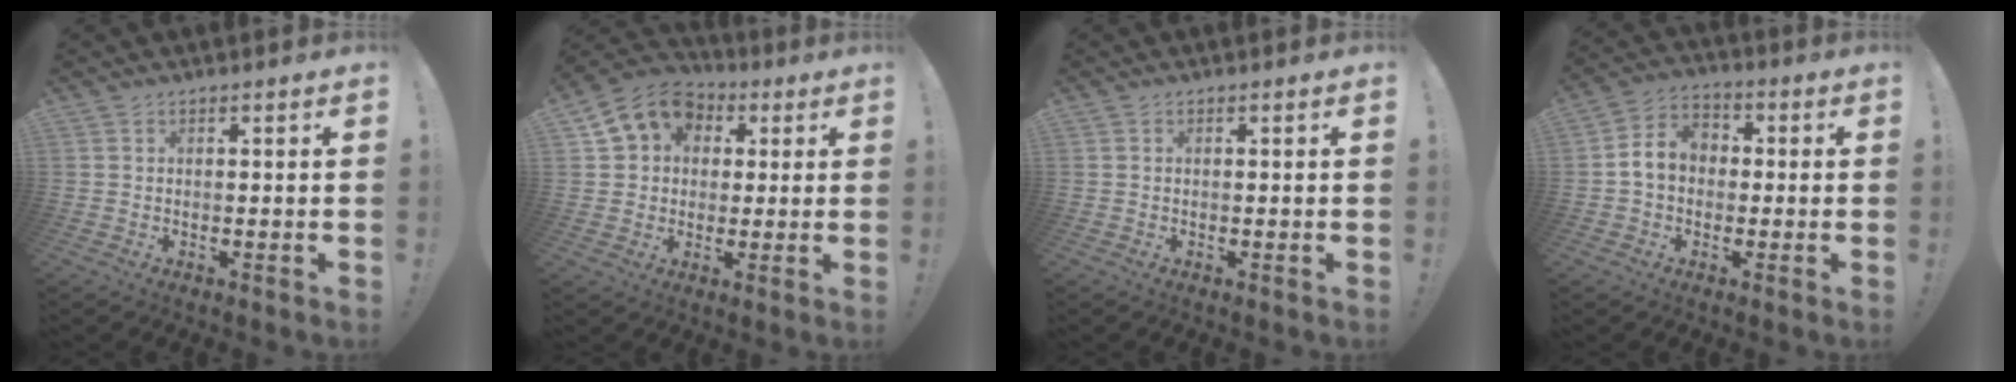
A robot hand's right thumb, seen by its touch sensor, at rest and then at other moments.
{"total": 12.5, "force": [4.2, 10.4, 5.5], "torque": [-0.079, -0.010, 0.087]}
{"total": 0.0}
{"total": 8.6, "force": [0.0, 7.0, 5.1], "torque": [-0.087, 0.016, 0.008]}